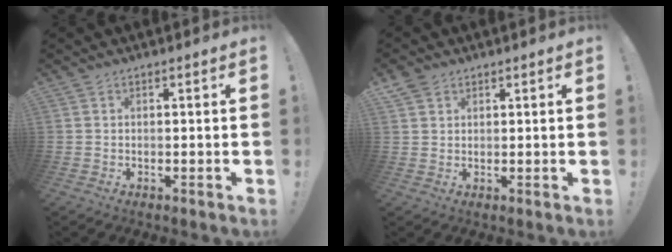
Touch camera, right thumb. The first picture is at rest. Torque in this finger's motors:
{"motor_torque": [0.11, 0.12, 0.11, 0.05, 0.02]}